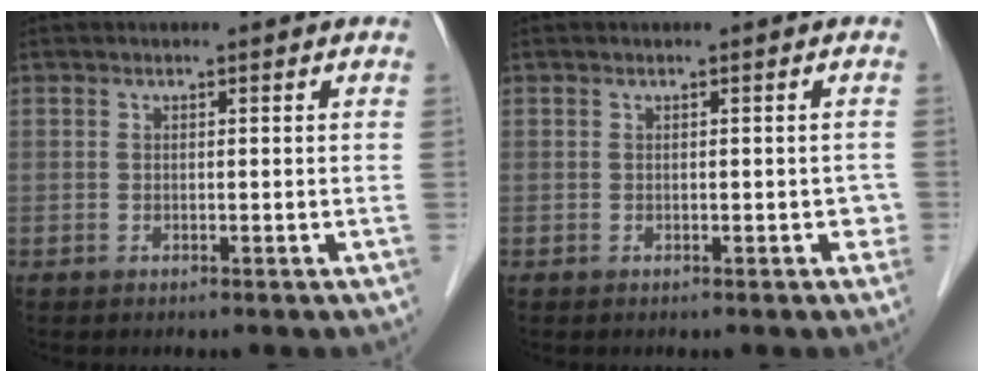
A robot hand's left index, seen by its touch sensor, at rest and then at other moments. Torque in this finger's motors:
{"motor_torque": [-0.03, -0.07, 0.00, -0.01]}